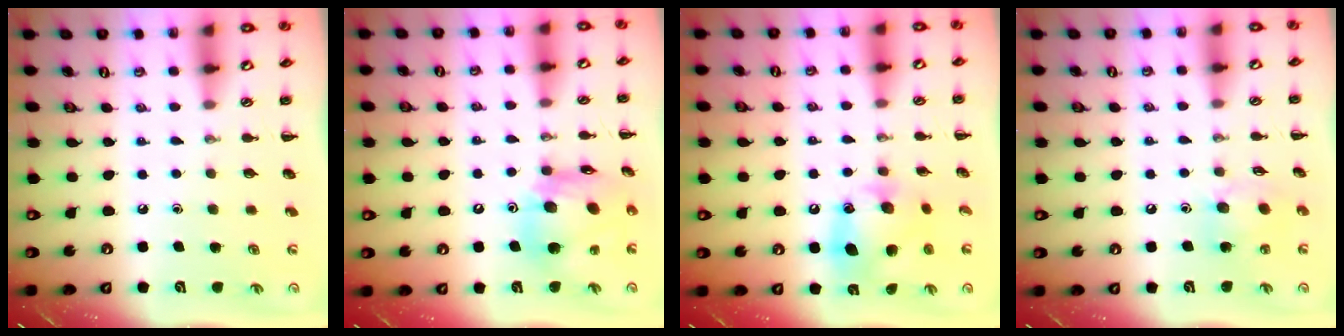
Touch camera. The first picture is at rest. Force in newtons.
{"total": 14.3, "press": 13.9, "slide": 3.4}
{"total": 13.1, "press": 13.0, "slide": 1.7}
{"total": 9.2, "press": 9.1, "slide": 0.9}